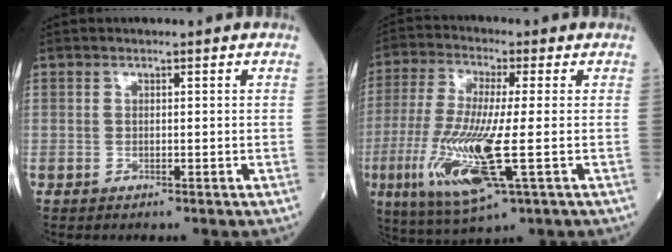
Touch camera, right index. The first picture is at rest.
{"total": 15.2, "force": [-3.7, 1.8, 14.7], "torque": [-0.317, -0.034, -0.063]}